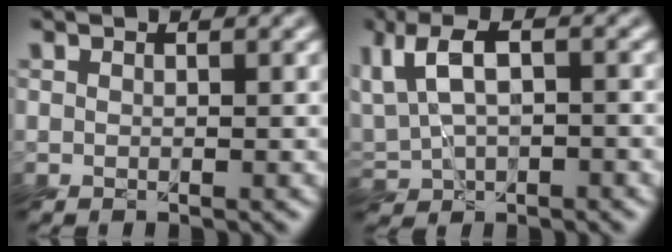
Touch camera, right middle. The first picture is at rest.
{"total": 5.3, "force": [0.3, 3.1, 4.3], "torque": [-0.083, 0.012, -0.007]}